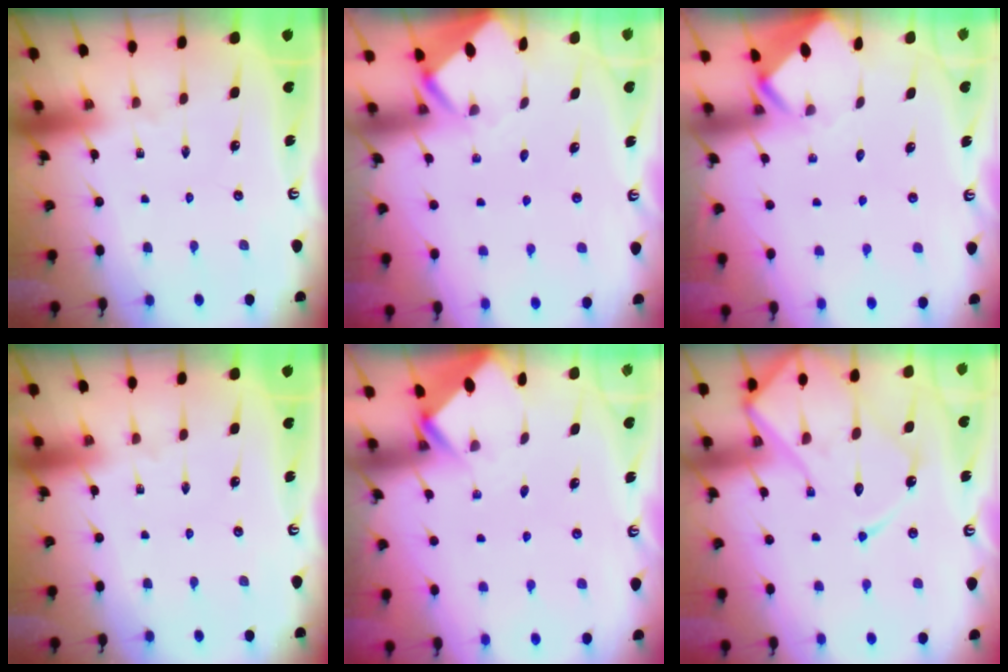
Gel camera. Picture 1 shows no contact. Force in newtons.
{"total": 3.3, "press": 3.2, "slide": 0.3}
{"total": 3.7, "press": 3.6, "slide": 0.3}
{"total": 0.0}
{"total": 2.9, "press": 2.9, "slide": 0.2}
{"total": 16.4, "press": 16.3, "slide": 1.4}